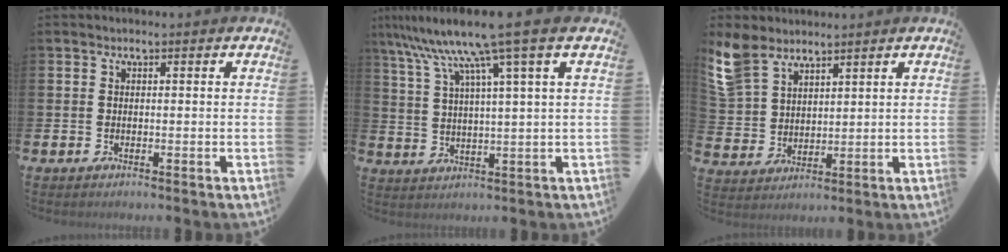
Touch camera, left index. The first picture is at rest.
{"total": 10.5, "force": [7.3, -0.4, 7.5], "torque": [-0.171, -0.030, 0.118]}
{"total": 7.5, "force": [6.2, 3.6, 2.1], "torque": [-0.063, -0.014, 0.119]}